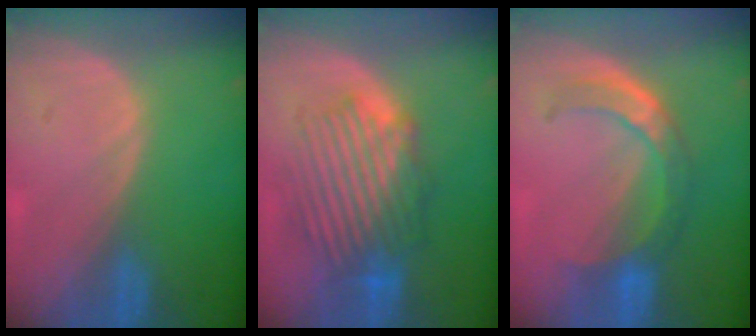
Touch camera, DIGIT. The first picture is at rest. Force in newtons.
{"total": 8.9, "press": 8.6, "slide": 2.3}
{"total": 6.7, "press": 6.2, "slide": 2.5}